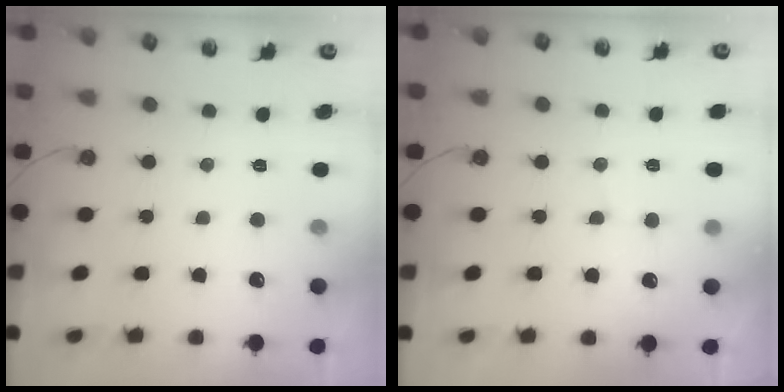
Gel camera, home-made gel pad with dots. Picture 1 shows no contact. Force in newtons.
{"total": 4.1, "press": 3.9, "slide": 1.1}